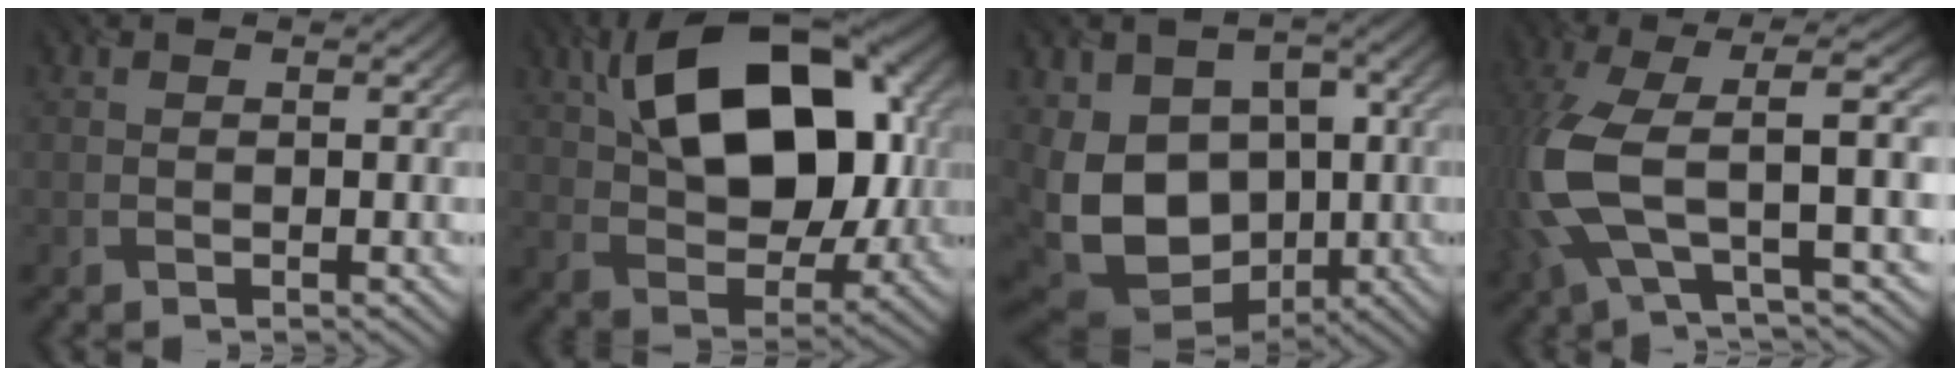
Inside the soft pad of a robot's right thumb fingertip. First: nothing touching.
{"total": 16.6, "force": [4.4, 10.1, 12.4], "torque": [-0.212, 0.023, 0.073]}
{"total": 14.3, "force": [-0.8, 10.7, 9.5], "torque": [-0.185, -0.013, 0.000]}
{"total": 11.9, "force": [-0.6, 4.5, 11.0], "torque": [-0.247, -0.006, -0.018]}